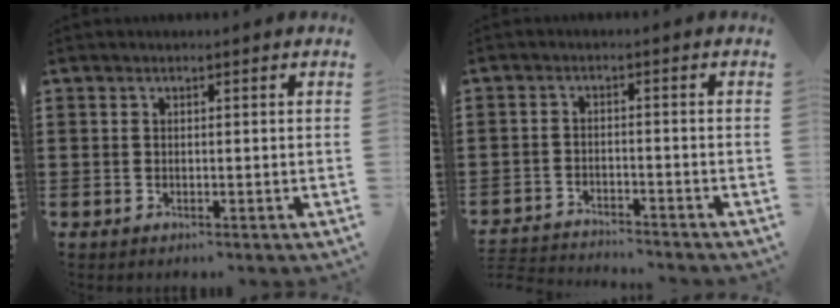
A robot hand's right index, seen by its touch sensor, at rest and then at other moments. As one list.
[{"total": 2.8, "force": [-2.8, -0.1, -0.2], "torque": [-0.004, 0.000, -0.061]}]